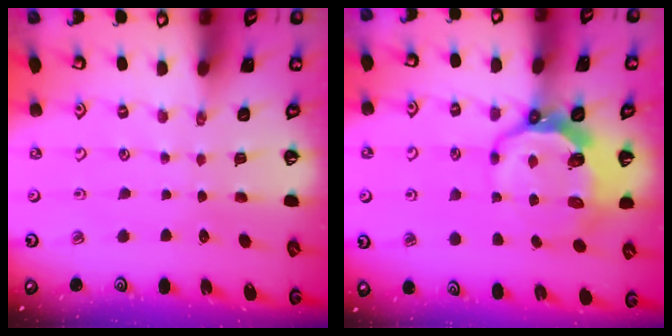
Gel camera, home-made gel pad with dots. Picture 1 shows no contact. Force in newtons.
{"total": 9.6, "press": 8.6, "slide": 4.3}